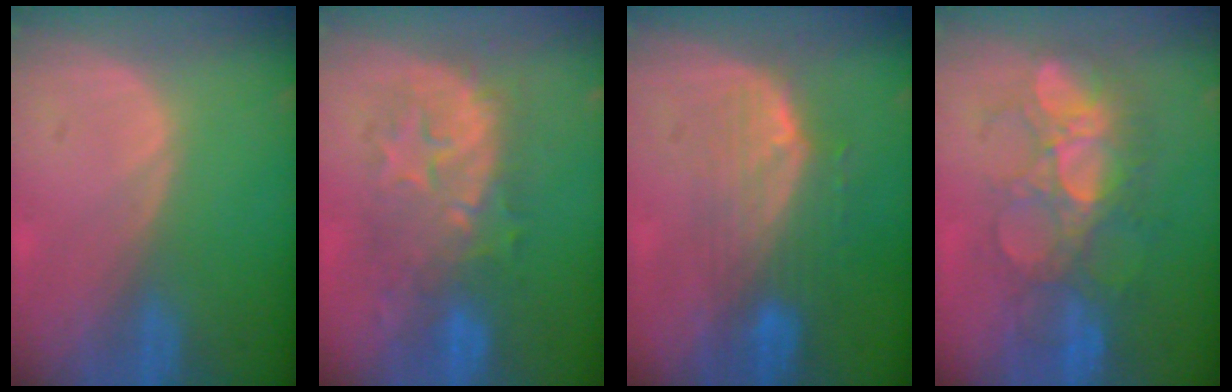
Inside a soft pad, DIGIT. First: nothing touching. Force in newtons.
{"total": 8.7, "press": 8.7, "slide": 0.4}
{"total": 7.5, "press": 6.7, "slide": 3.3}
{"total": 8.9, "press": 8.8, "slide": 1.7}